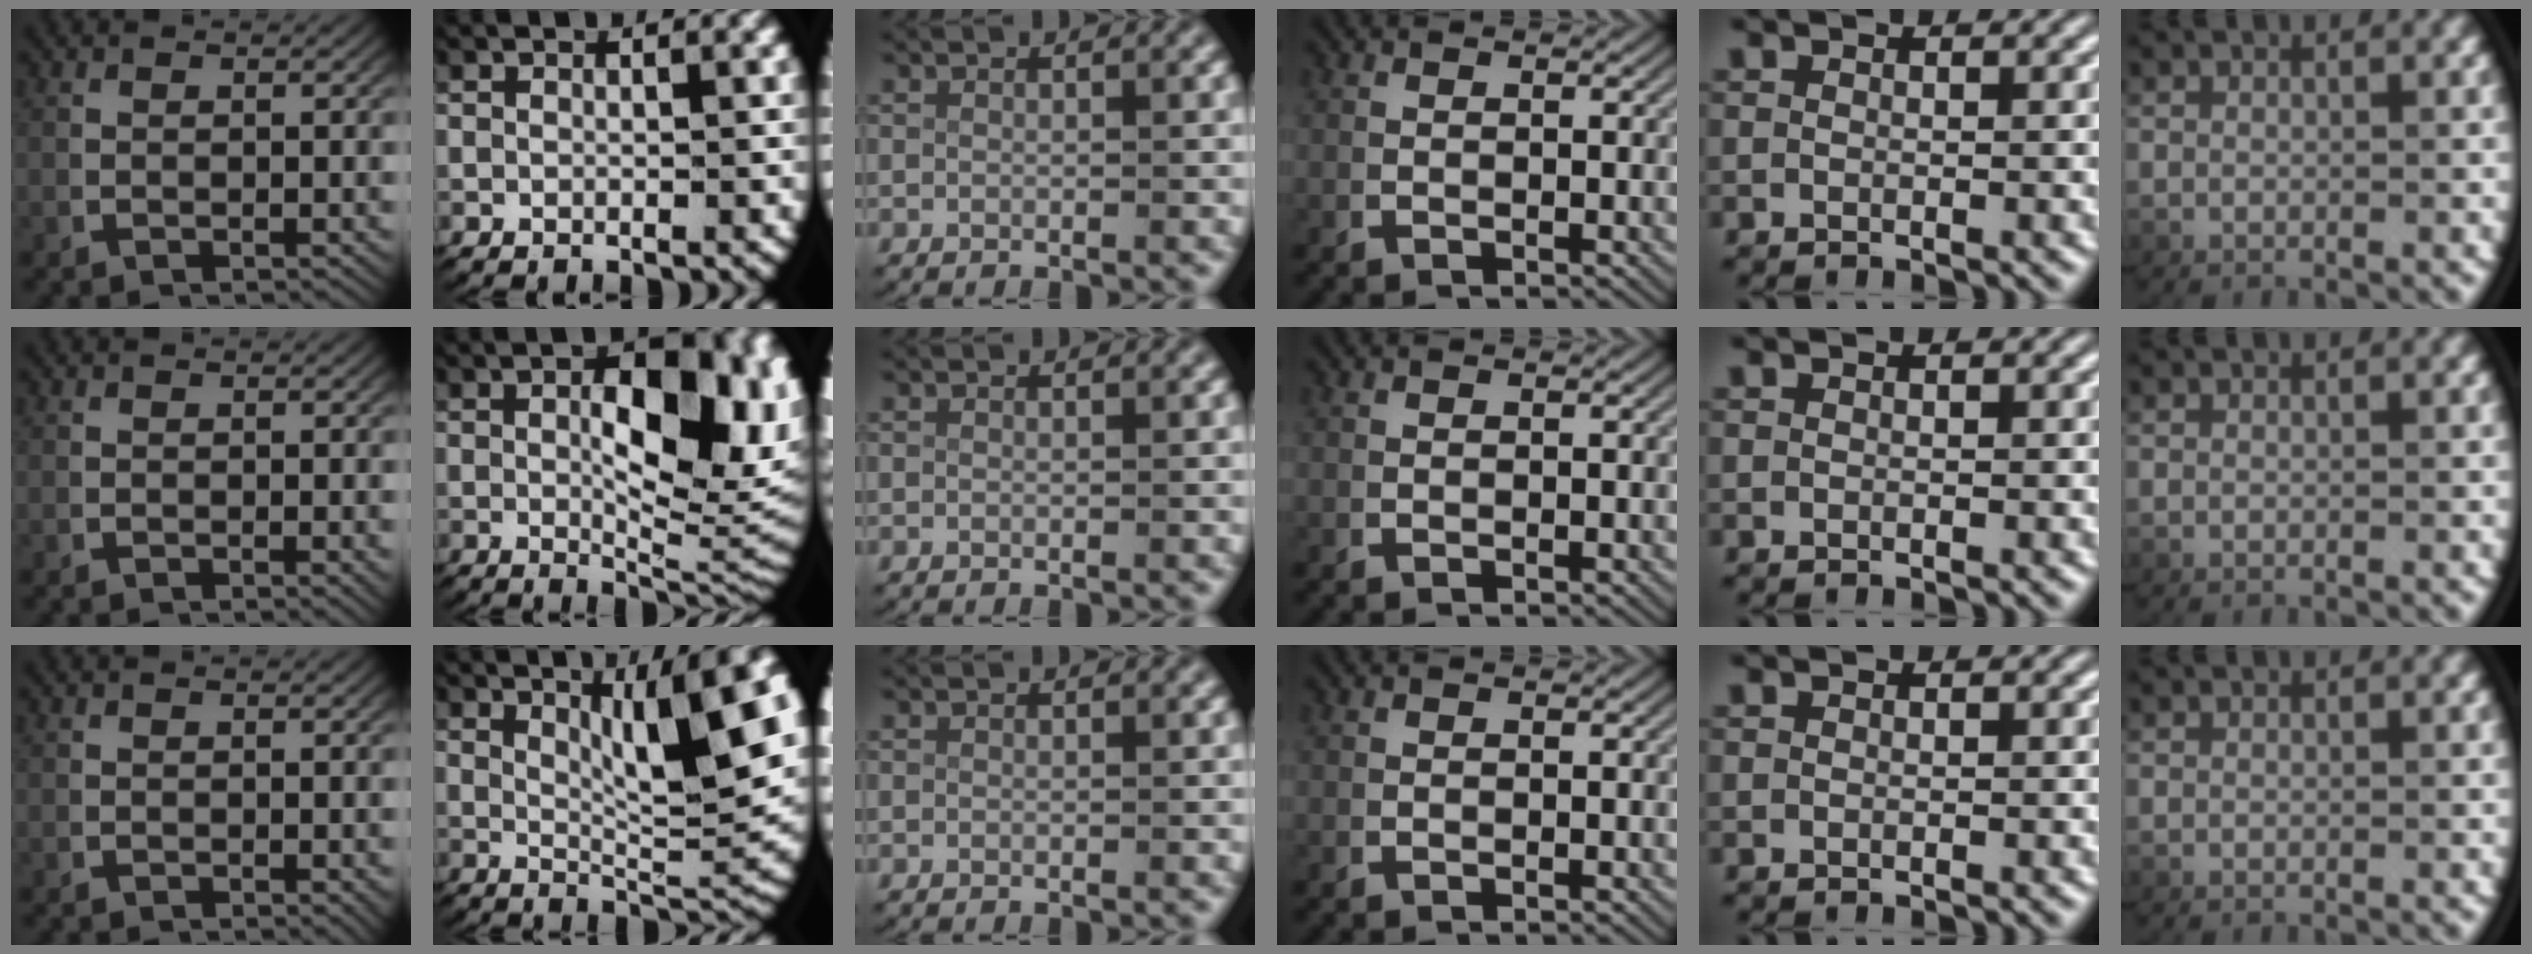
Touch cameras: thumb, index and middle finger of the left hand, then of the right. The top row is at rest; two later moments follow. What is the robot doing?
{"motion": "lift_and_place", "object": "plastic wrap"}